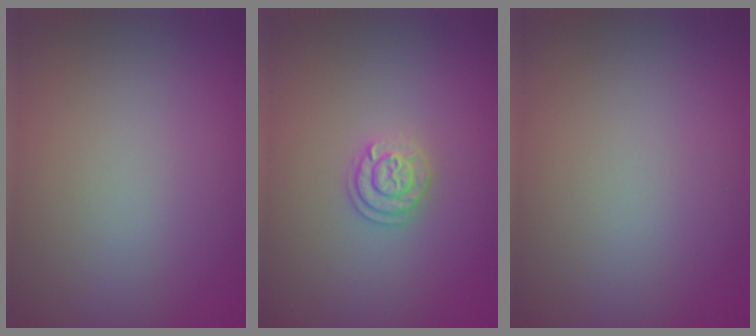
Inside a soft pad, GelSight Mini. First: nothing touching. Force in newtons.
{"total": 2.0, "press": 1.9, "slide": 0.8}
{"total": 0.0}